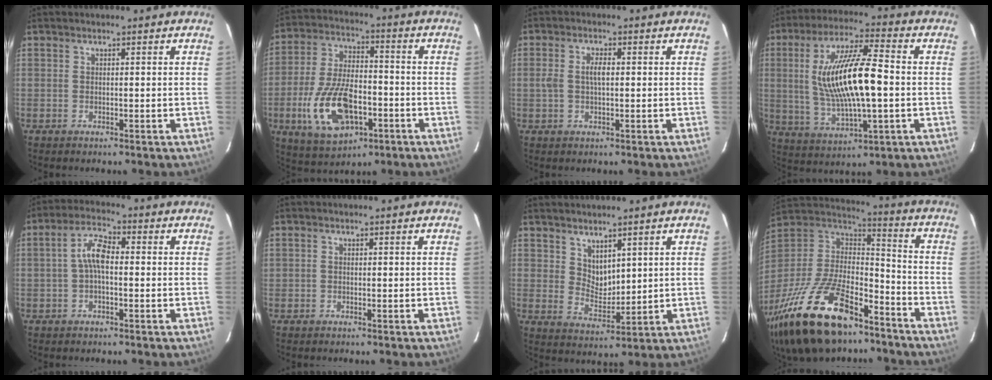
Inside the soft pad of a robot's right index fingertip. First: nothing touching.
{"total": 16.6, "force": [-5.7, 8.5, 13.1], "torque": [-0.281, -0.006, -0.089]}
{"total": 3.5, "force": [0.1, 1.5, 3.2], "torque": [-0.062, 0.005, 0.003]}
{"total": 17.2, "force": [0.3, 4.7, 16.5], "torque": [-0.312, 0.004, 0.015]}
{"total": 5.3, "force": [-0.3, 2.2, 4.8], "torque": [-0.099, 0.019, -0.007]}
{"total": 0.0}
{"total": 5.1, "force": [3.6, 2.8, 2.2], "torque": [-0.031, -0.005, 0.074]}
{"total": 31.0, "force": [-20.4, 13.3, 19.2], "torque": [-0.401, -0.030, -0.333]}